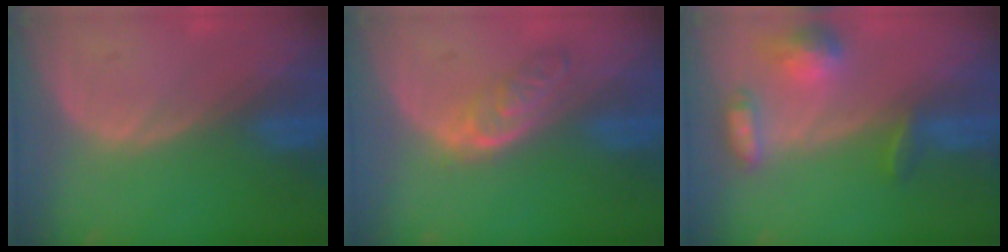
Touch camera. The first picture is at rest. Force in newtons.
{"total": 4.7, "press": 4.4, "slide": 1.6}
{"total": 6.2, "press": 6.2, "slide": 0.4}